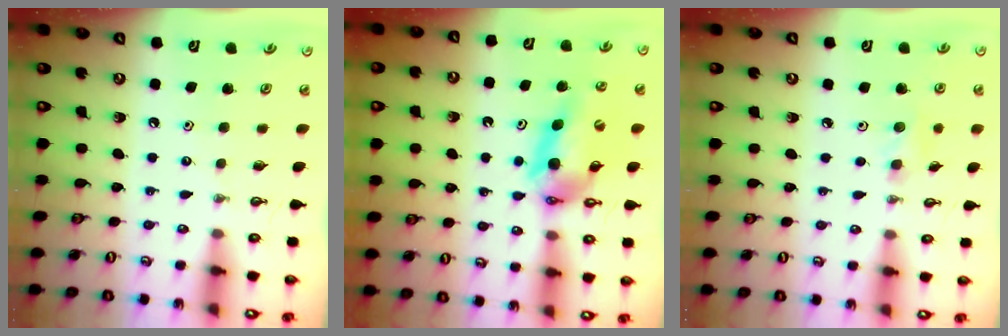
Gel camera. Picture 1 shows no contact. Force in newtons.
{"total": 10.6, "press": 10.5, "slide": 0.9}
{"total": 7.0, "press": 5.7, "slide": 4.2}